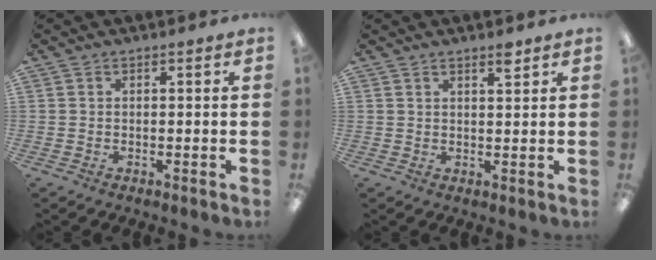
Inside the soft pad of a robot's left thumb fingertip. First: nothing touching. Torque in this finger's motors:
{"motor_torque": [0.06, 0.11, -0.11, -0.28, -0.01]}